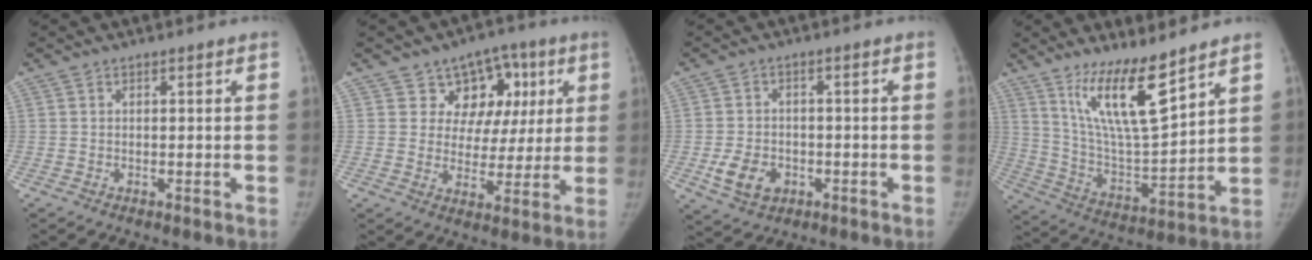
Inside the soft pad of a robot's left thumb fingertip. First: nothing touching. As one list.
[{"total": 11.6, "force": [4.9, 9.4, 4.7], "torque": [-0.006, -0.007, 0.071]}, {"total": 7.0, "force": [-2.5, 5.3, 3.7], "torque": [-0.053, 0.010, -0.036]}, {"total": 14.8, "force": [10.0, 3.0, 10.5], "torque": [-0.172, -0.074, 0.198]}]